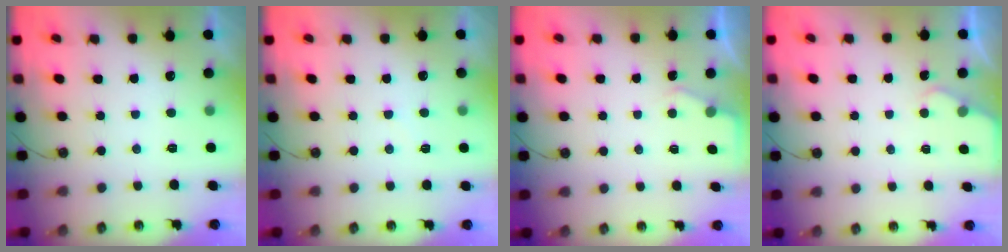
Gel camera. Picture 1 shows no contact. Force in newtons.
{"total": 4.0, "press": 4.0, "slide": 0.5}
{"total": 2.8, "press": 2.7, "slide": 0.4}
{"total": 3.2, "press": 3.1, "slide": 0.3}